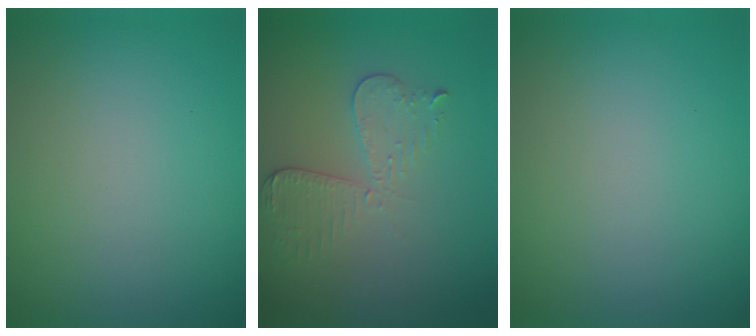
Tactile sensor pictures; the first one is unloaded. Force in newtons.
{"total": 3.0, "press": 2.7, "slide": 1.2}
{"total": 0.0}